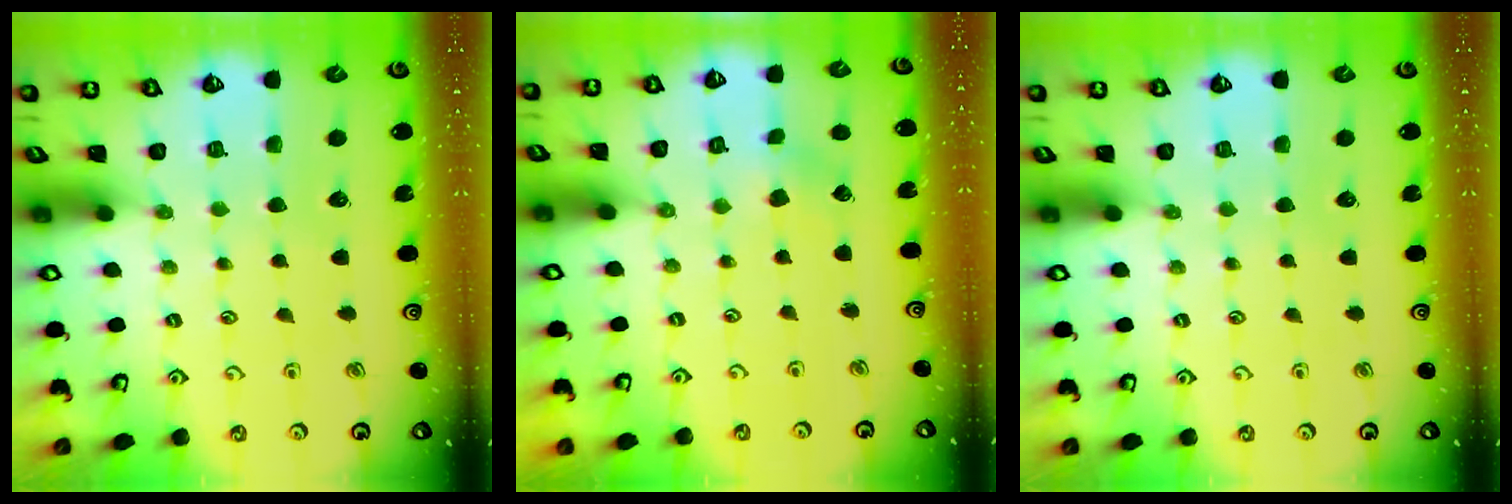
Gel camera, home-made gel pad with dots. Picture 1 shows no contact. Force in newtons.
{"total": 1.8, "press": 1.7, "slide": 0.6}
{"total": 0.0}